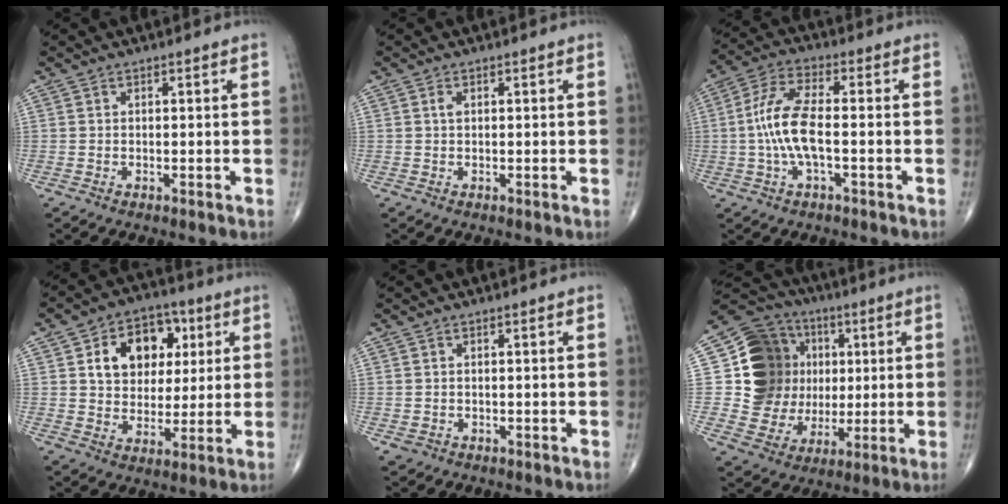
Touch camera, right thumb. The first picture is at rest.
{"total": 0.9, "force": [0.2, 0.5, 0.6], "torque": [-0.011, 0.002, 0.004]}
{"total": 10.1, "force": [-1.1, 3.5, 9.4], "torque": [-0.211, 0.026, -0.023]}
{"total": 13.9, "force": [4.2, 10.4, 8.2], "torque": [-0.080, 0.001, 0.067]}
{"total": 0.8, "force": [-0.1, 0.8, 0.3], "torque": [-0.010, 0.001, 0.003]}
{"total": 17.4, "force": [2.5, 15.8, 6.9], "torque": [-0.063, 0.016, 0.058]}